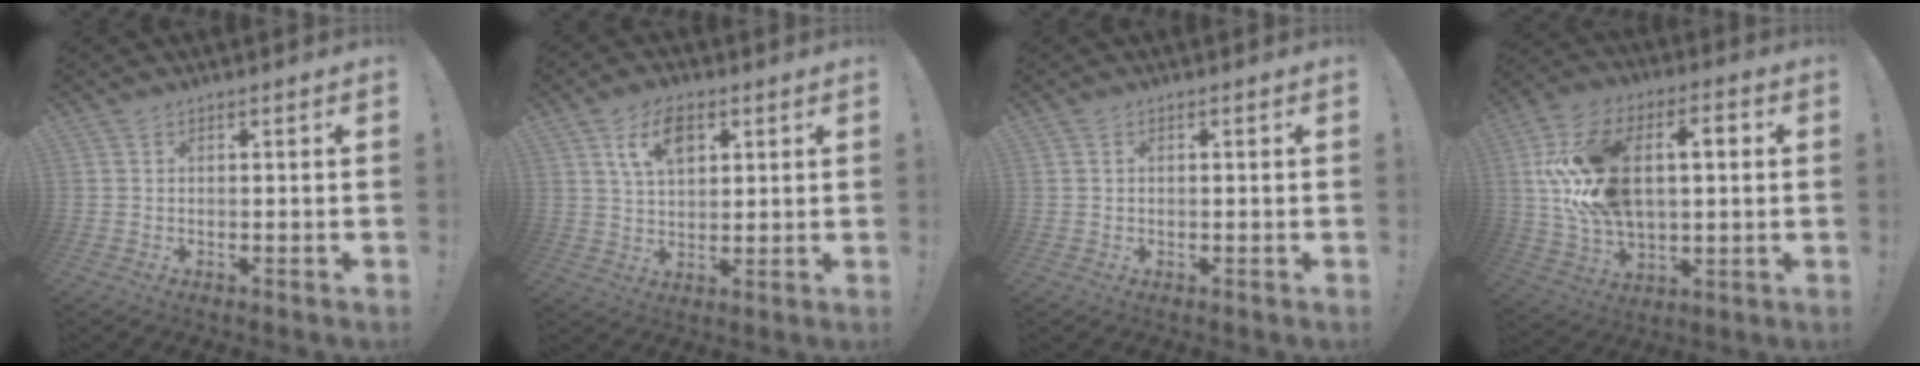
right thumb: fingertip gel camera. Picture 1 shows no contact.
{"total": 8.7, "force": [3.9, 5.1, 5.9], "torque": [-0.100, 0.001, 0.070]}
{"total": 0.6, "force": [0.0, 0.5, 0.3], "torque": [-0.014, 0.007, 0.002]}
{"total": 21.2, "force": [3.0, 13.4, 16.2], "torque": [-0.297, 0.009, 0.050]}